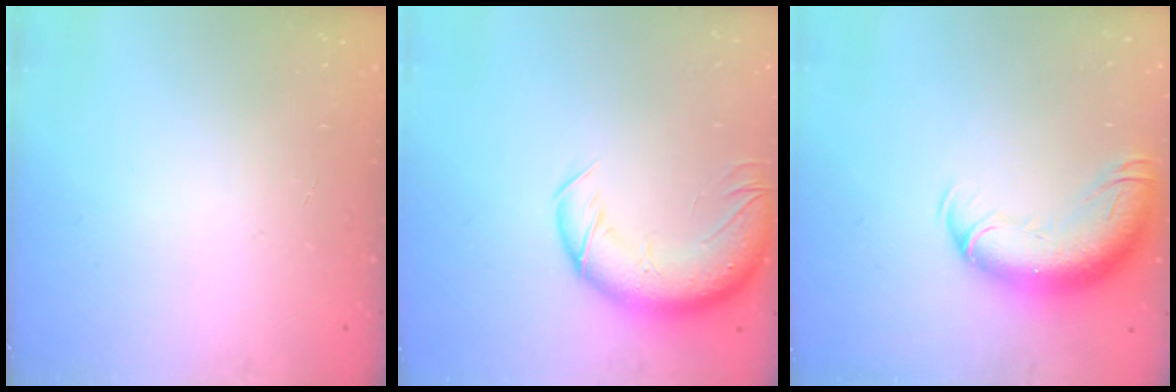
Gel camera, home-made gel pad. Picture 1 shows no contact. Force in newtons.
{"total": 13.3, "press": 12.8, "slide": 3.6}
{"total": 15.2, "press": 14.8, "slide": 3.6}